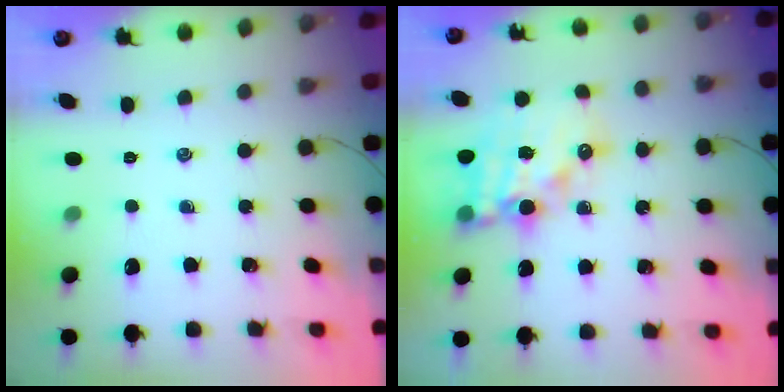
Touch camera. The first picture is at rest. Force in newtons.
{"total": 17.1, "press": 16.7, "slide": 3.7}